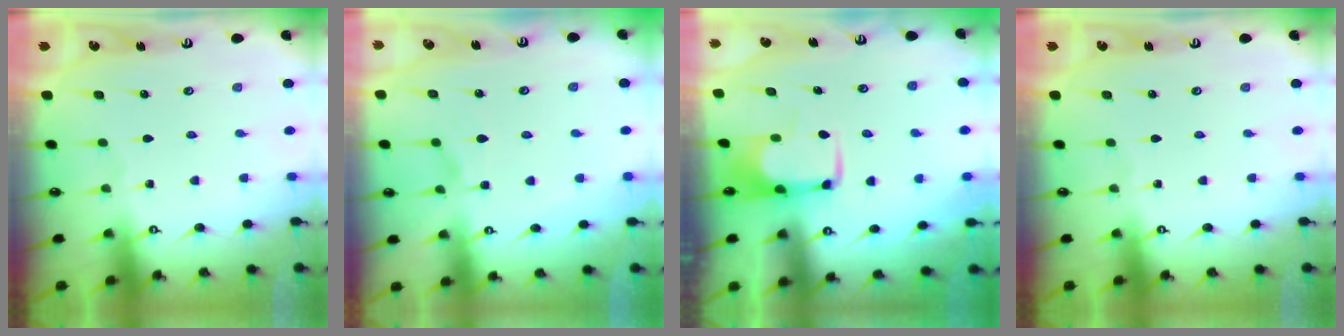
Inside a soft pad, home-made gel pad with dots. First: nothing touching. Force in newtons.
{"total": 1.6, "press": 1.3, "slide": 1.0}
{"total": 2.1, "press": 2.1, "slide": 0.4}
{"total": 0.0}